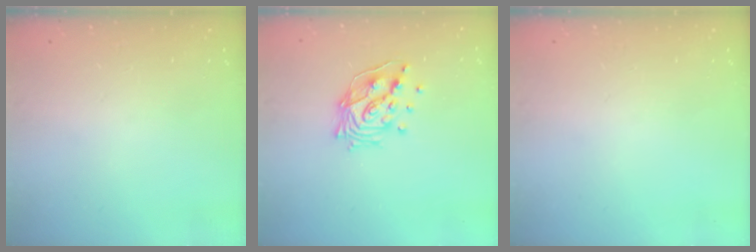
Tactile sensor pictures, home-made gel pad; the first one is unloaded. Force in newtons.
{"total": 13.4, "press": 13.4, "slide": 1.6}
{"total": 0.0}